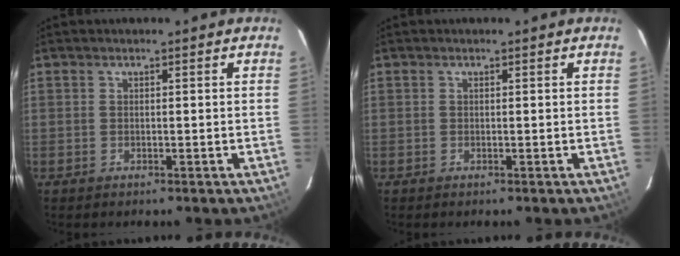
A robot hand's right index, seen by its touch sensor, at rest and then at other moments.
{"total": 0.0}